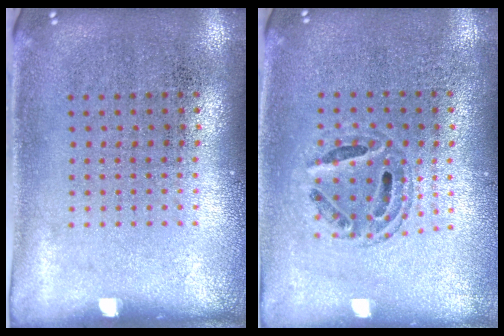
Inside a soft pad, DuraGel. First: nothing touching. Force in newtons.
{"total": 0.8, "press": 0.8, "slide": 0.2}